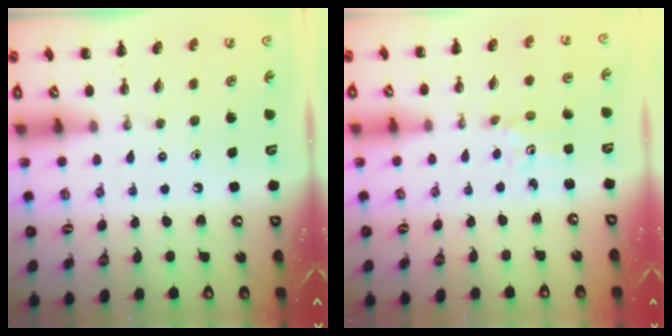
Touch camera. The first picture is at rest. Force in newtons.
{"total": 1.6, "press": 1.6, "slide": 0.4}